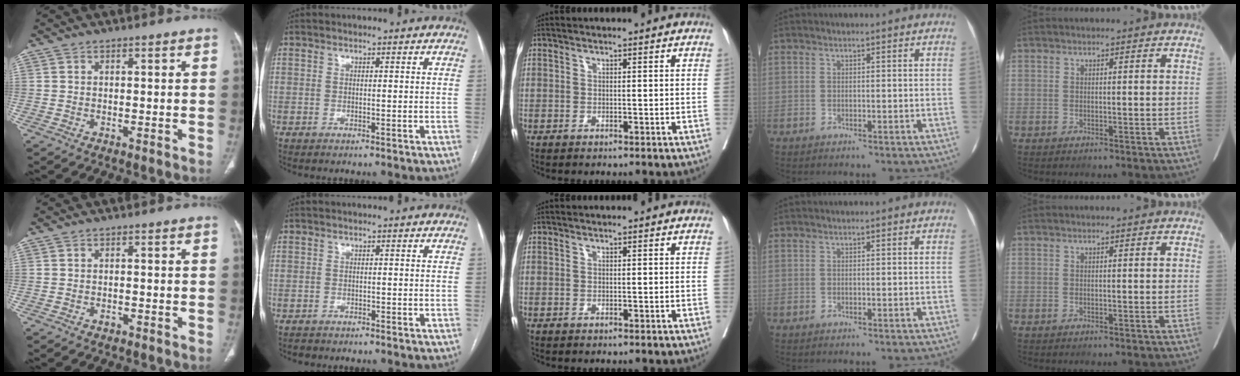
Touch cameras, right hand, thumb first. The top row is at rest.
{"thumb": {"total": 0.8, "force": [-0.5, 0.5, 0.3], "torque": [-0.008, 0.004, -0.008]}, "index": {"total": 0.9, "force": [-0.8, 0.5, -0.2], "torque": [-0.004, 0.000, -0.017]}}